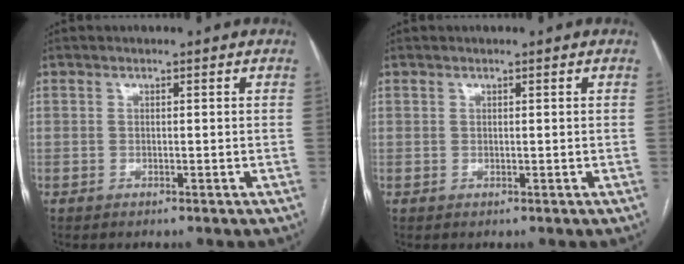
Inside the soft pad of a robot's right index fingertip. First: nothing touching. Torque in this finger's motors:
{"motor_torque": [0.00, 0.00, 0.00, 0.01]}